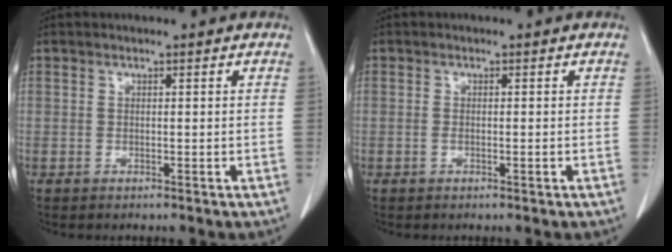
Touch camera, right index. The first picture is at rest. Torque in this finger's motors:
{"motor_torque": [0.01, 0.00, -0.04, 0.00]}